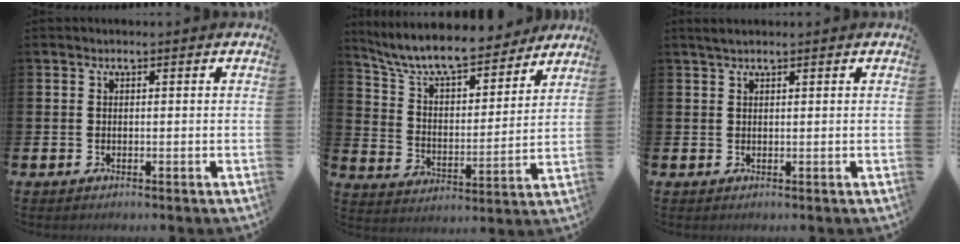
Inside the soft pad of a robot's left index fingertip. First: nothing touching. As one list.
[{"total": 9.1, "force": [8.3, 1.8, 3.1], "torque": [-0.092, -0.059, 0.142]}, {"total": 1.5, "force": [1.3, 0.2, 0.8], "torque": [-0.012, 0.002, 0.023]}]